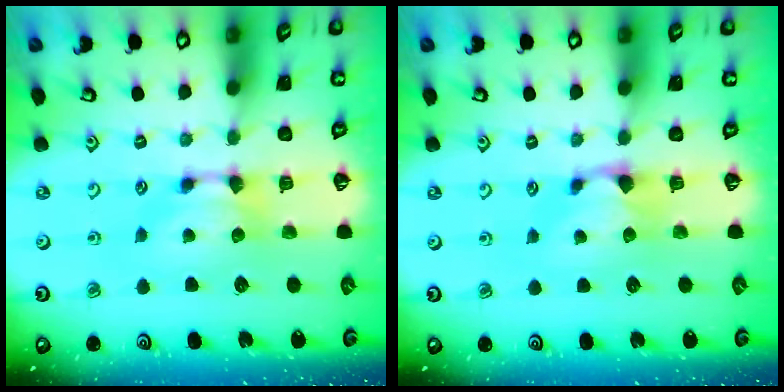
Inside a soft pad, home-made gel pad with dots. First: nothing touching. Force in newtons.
{"total": 1.1, "press": 0.8, "slide": 0.7}